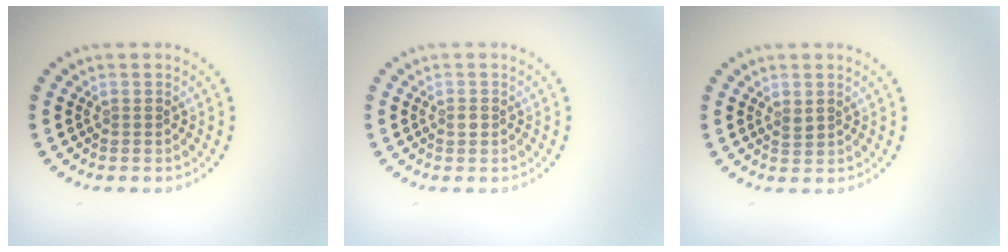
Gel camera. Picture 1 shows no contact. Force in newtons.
{"total": 0.9, "press": 0.9, "slide": 0.3}
{"total": 0.7, "press": 0.7, "slide": 0.3}